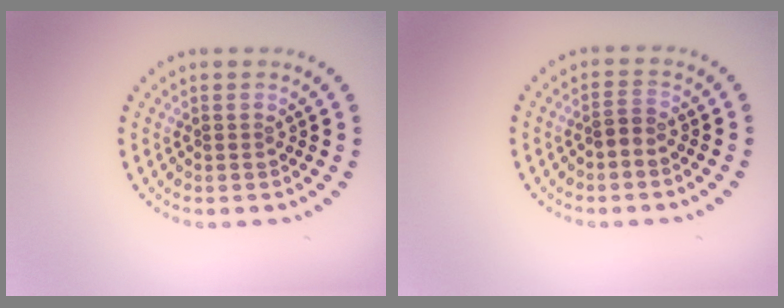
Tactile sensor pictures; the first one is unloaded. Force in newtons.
{"total": 1.3, "press": 1.0, "slide": 0.8}